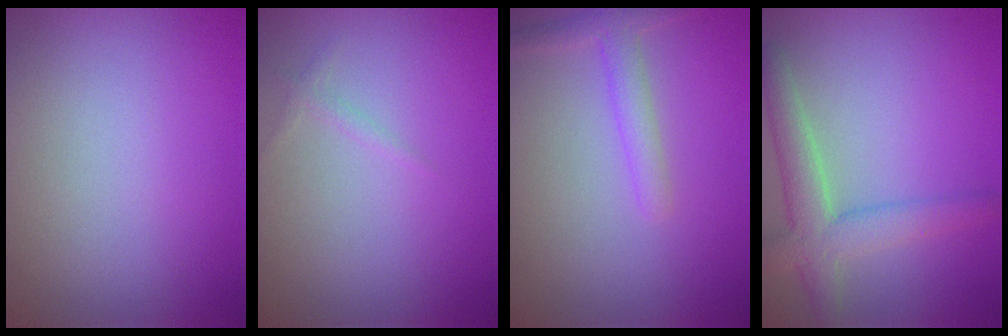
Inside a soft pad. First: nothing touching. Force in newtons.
{"total": 0.6, "press": 0.6, "slide": 0.1}
{"total": 2.1, "press": 2.1, "slide": 0.2}
{"total": 4.3, "press": 4.3, "slide": 0.2}